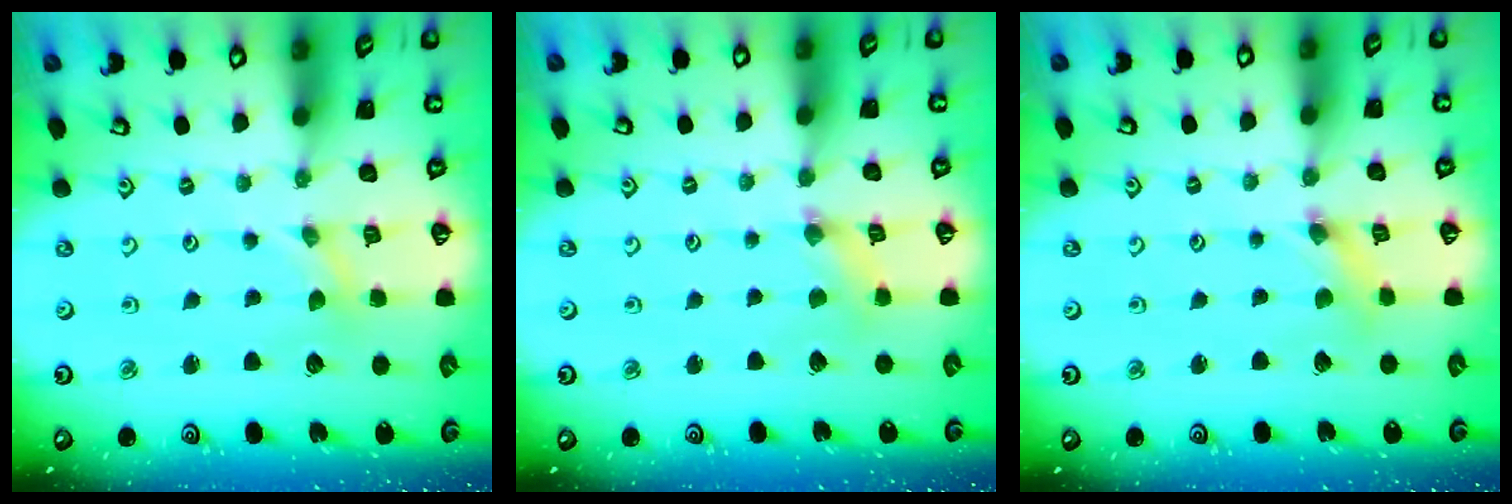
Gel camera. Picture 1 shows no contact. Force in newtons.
{"total": 1.4, "press": 1.4, "slide": 0.3}
{"total": 1.6, "press": 1.6, "slide": 0.3}